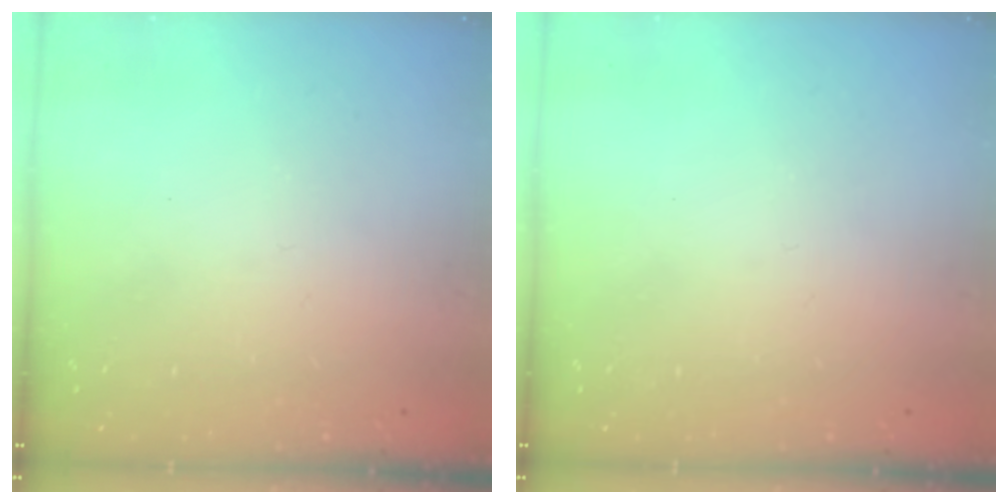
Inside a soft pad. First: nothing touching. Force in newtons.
{"total": 0.0}